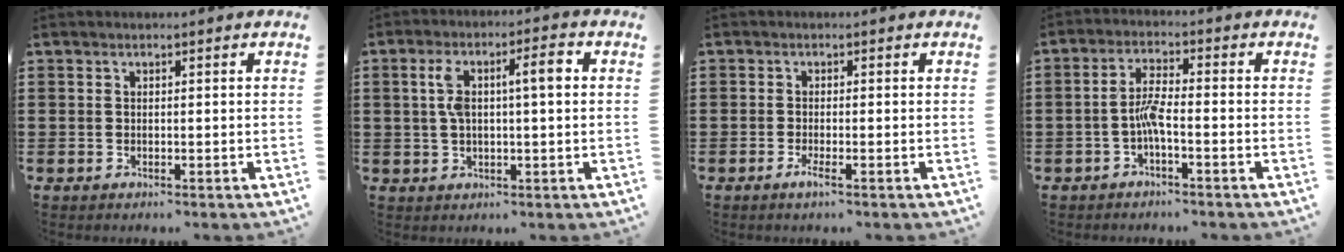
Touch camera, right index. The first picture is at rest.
{"total": 6.7, "force": [1.4, 1.9, 6.3], "torque": [-0.114, 0.008, 0.018]}
{"total": 1.7, "force": [-0.9, 0.1, 1.4], "torque": [-0.030, -0.006, -0.019]}
{"total": 4.1, "force": [-1.5, 0.7, 3.7], "torque": [-0.082, 0.001, -0.034]}